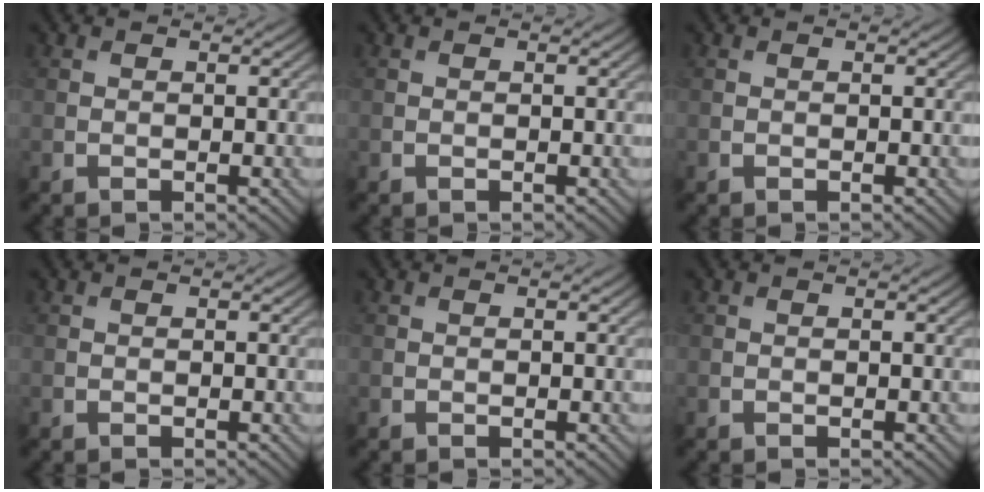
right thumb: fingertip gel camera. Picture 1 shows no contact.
{"total": 0.0}
{"total": 0.0}
{"total": 0.0}
{"total": 0.0}
{"total": 0.0}